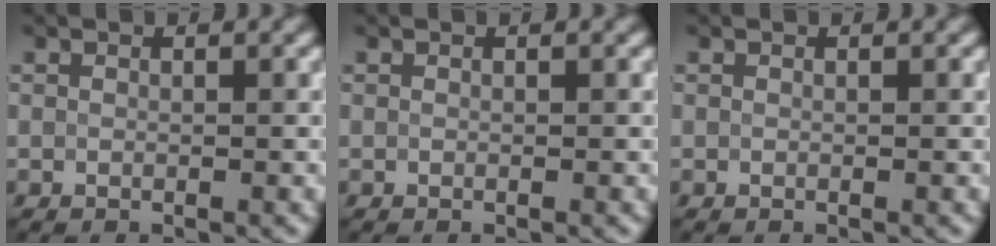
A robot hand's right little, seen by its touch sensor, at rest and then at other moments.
{"total": 0.0}
{"total": 0.0}